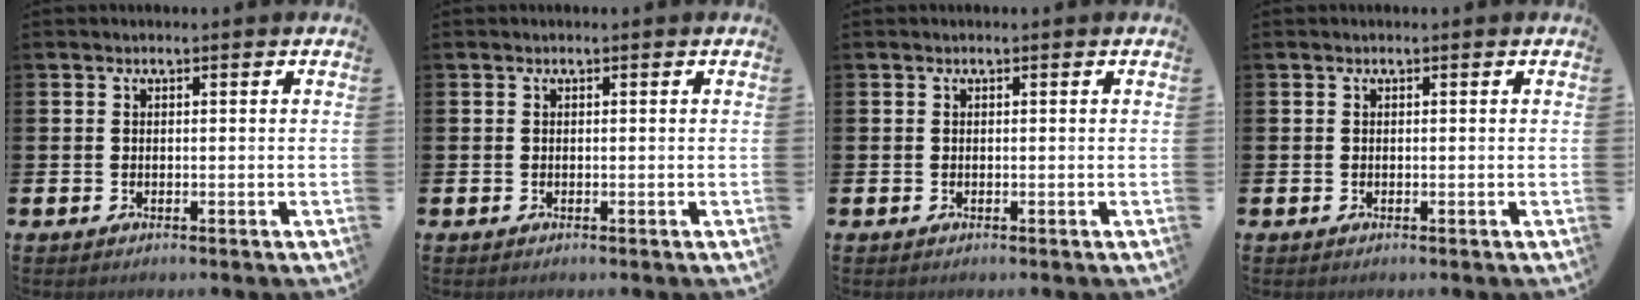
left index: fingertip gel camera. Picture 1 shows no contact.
{"total": 0.0}
{"total": 0.0}
{"total": 0.0}